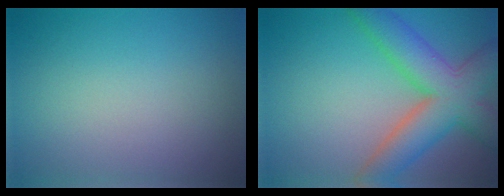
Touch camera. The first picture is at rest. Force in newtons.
{"total": 8.4, "press": 8.4, "slide": 0.3}